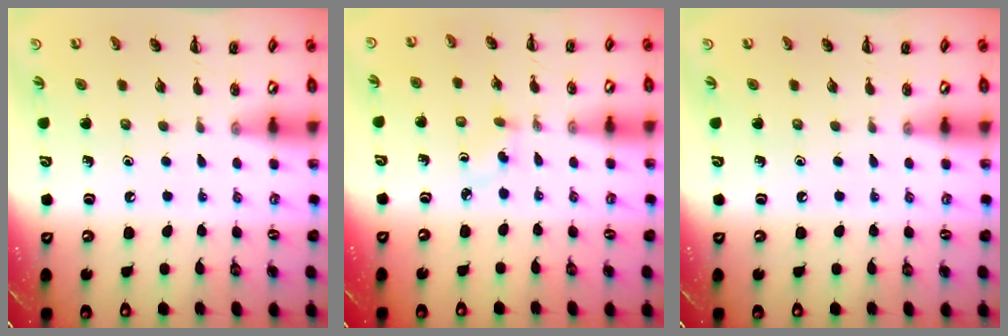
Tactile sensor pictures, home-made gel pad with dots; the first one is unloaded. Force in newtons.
{"total": 2.8, "press": 2.5, "slide": 1.2}
{"total": 0.0}